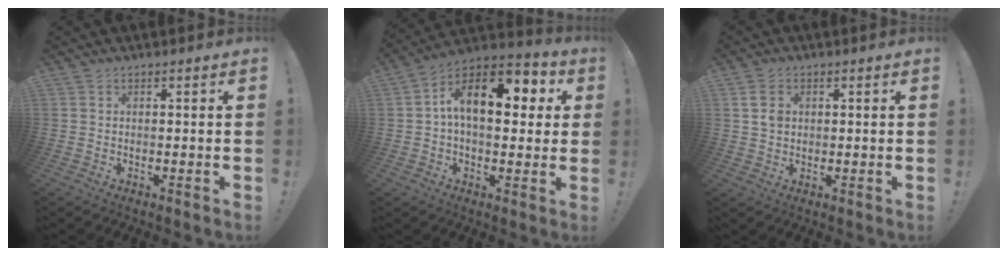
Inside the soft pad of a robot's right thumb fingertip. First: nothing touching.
{"total": 15.4, "force": [3.6, 8.6, 12.3], "torque": [-0.179, 0.001, 0.059]}
{"total": 3.8, "force": [1.0, 3.1, 2.0], "torque": [-0.023, -0.001, 0.016]}